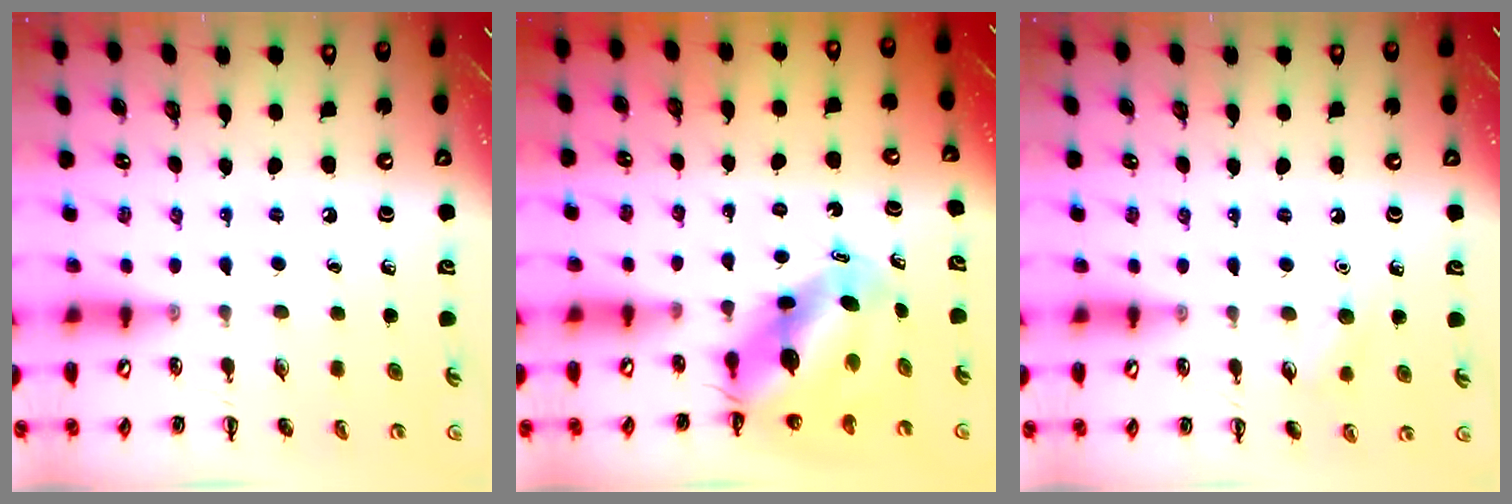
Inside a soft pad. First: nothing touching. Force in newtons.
{"total": 8.8, "press": 8.5, "slide": 2.4}
{"total": 5.7, "press": 5.5, "slide": 1.3}